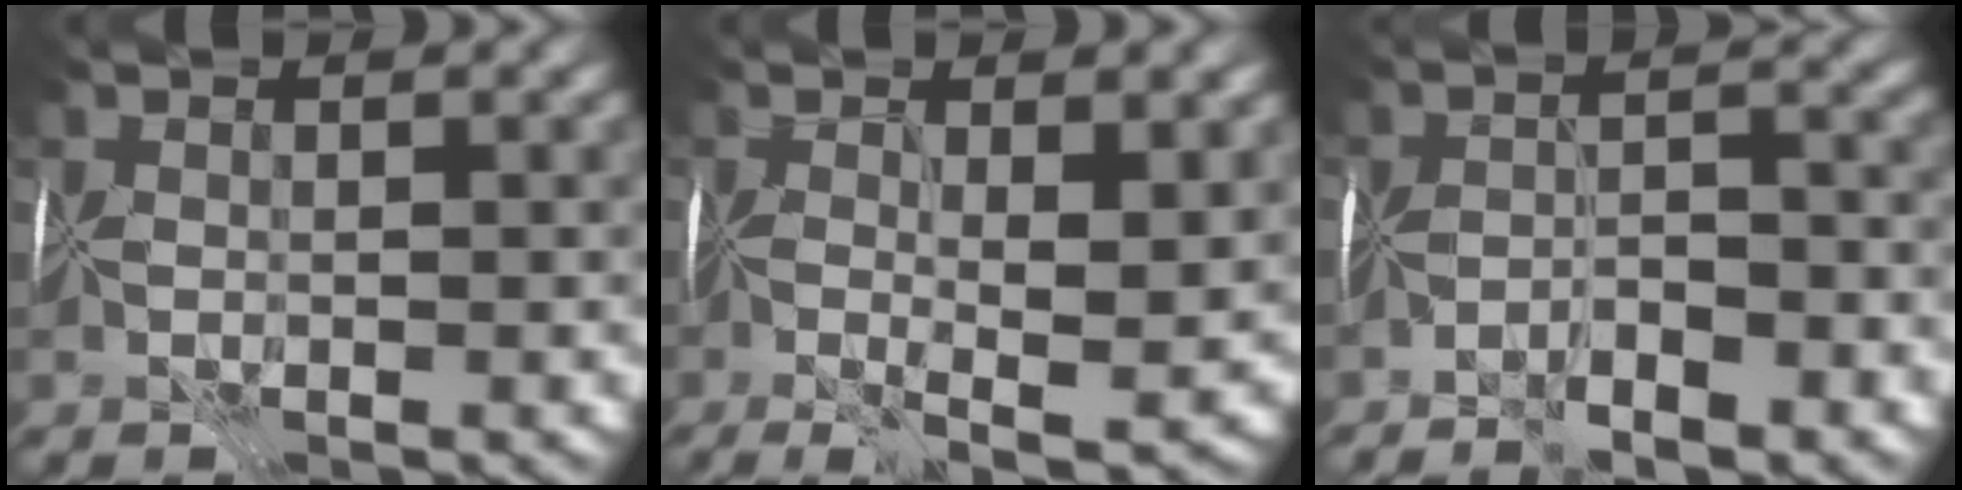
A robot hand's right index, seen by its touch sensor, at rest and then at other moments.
{"total": 7.5, "force": [-0.6, 1.7, 7.3], "torque": [-0.118, -0.018, -0.005]}
{"total": 3.1, "force": [-2.7, 0.2, 1.4], "torque": [-0.017, 0.005, -0.047]}